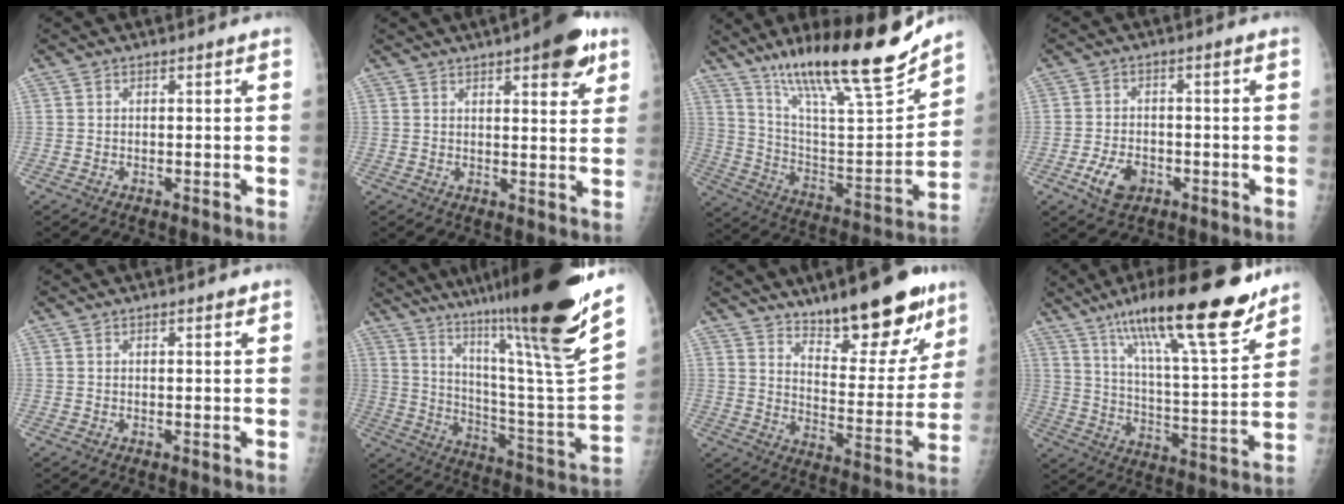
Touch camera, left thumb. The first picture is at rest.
{"total": 10.1, "force": [5.6, 3.2, 7.8], "torque": [-0.077, -0.019, 0.067]}
{"total": 25.9, "force": [18.9, 5.1, 17.0], "torque": [-0.255, -0.076, 0.321]}
{"total": 5.8, "force": [-2.7, 3.7, 3.6], "torque": [-0.062, 0.012, -0.044]}
{"total": 1.2, "force": [0.8, 0.4, 0.9], "torque": [-0.011, -0.002, 0.010]}
{"total": 34.0, "force": [23.8, 2.9, 24.1], "torque": [-0.333, -0.121, 0.360]}
{"total": 19.4, "force": [13.4, 6.6, 12.4], "torque": [-0.124, -0.087, 0.205]}
{"total": 23.8, "force": [16.3, 4.5, 16.7], "torque": [-0.249, -0.066, 0.267]}